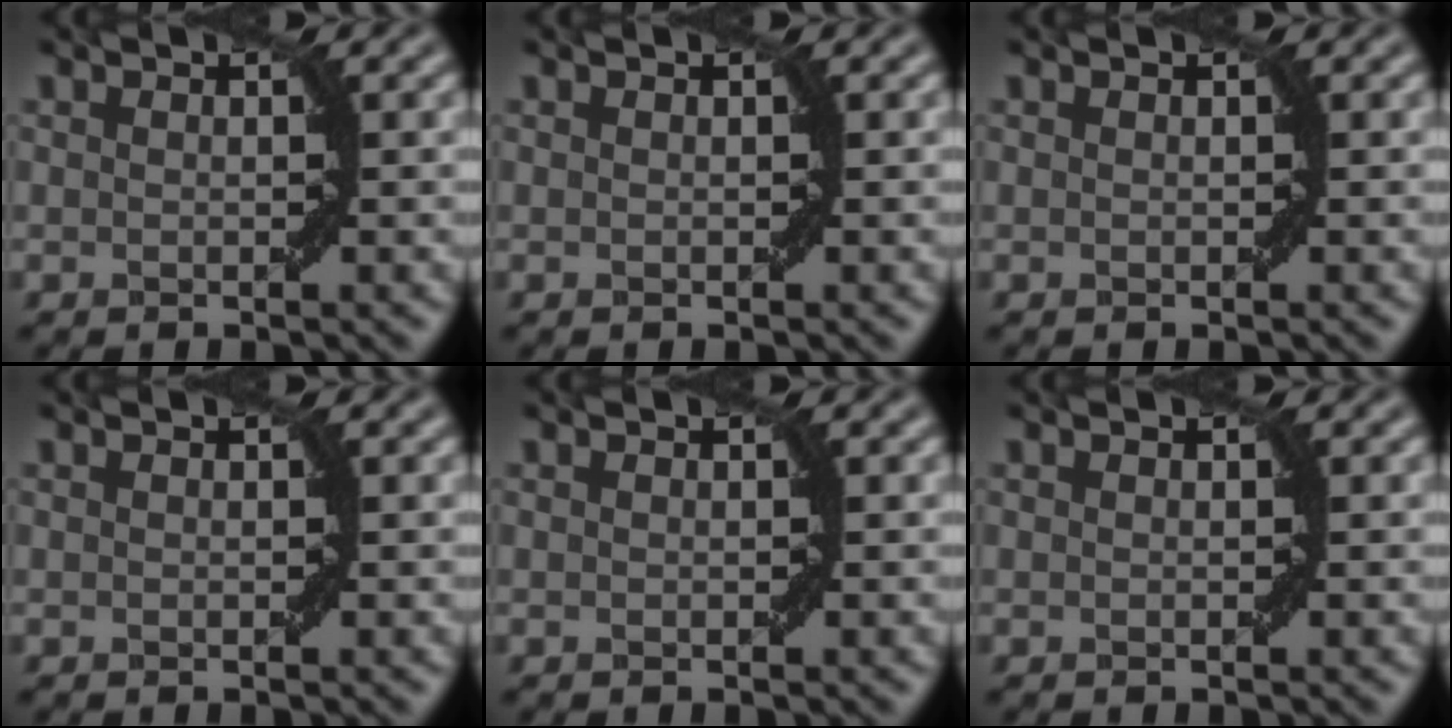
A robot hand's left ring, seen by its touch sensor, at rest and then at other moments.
{"total": 0.0}
{"total": 0.0}
{"total": 0.0}
{"total": 0.0}
{"total": 0.0}